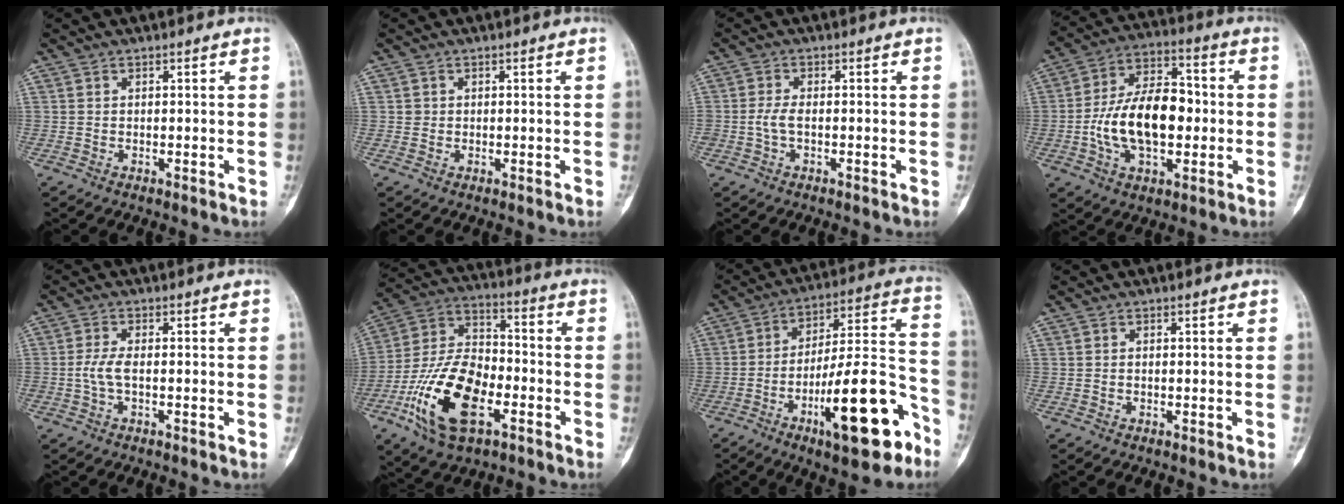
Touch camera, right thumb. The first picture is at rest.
{"total": 0.8, "force": [0.1, 0.7, 0.1], "torque": [0.005, 0.004, 0.001]}
{"total": 2.5, "force": [-0.5, 1.0, 2.2], "torque": [-0.052, 0.000, -0.013]}
{"total": 17.3, "force": [-1.7, 9.9, 14.1], "torque": [-0.238, 0.031, -0.030]}
{"total": 3.3, "force": [-0.5, 1.1, 3.0], "torque": [-0.077, 0.000, -0.014]}
{"total": 19.2, "force": [-7.4, 10.0, 14.6], "torque": [-0.274, 0.036, -0.137]}
{"total": 21.8, "force": [-10.7, 6.2, 18.0], "torque": [-0.268, 0.073, -0.161]}
{"total": 0.0}